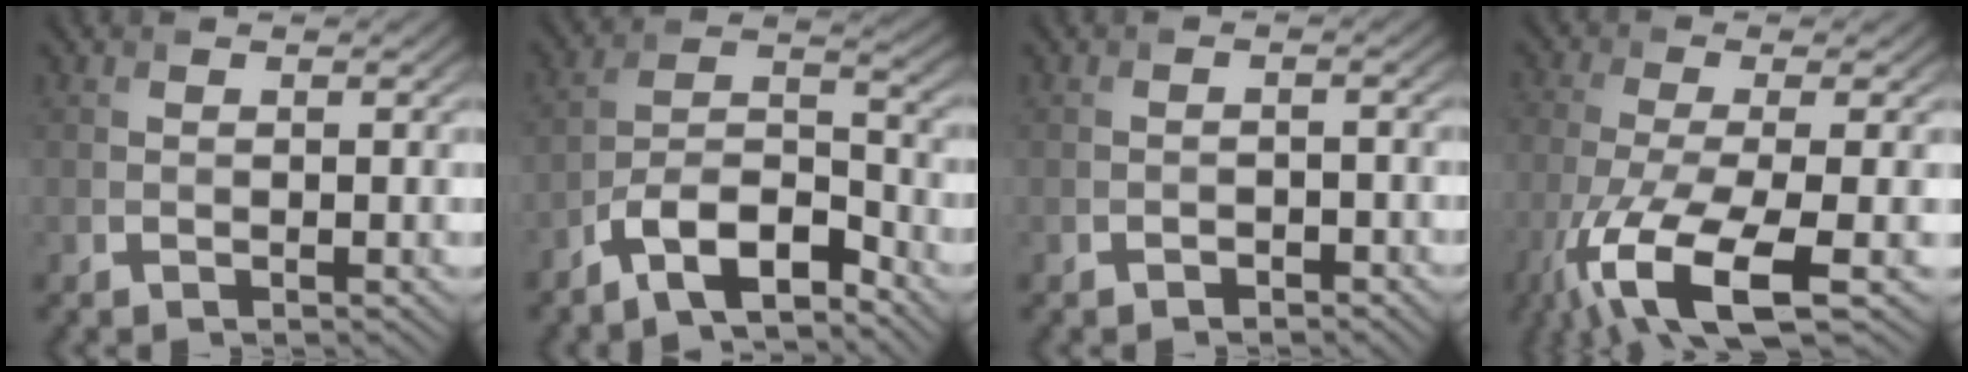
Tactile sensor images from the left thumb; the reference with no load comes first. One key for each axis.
{"total": 9.7, "fx": -7.1, "fy": 3.3, "fz": 5.8, "tx": -0.101, "ty": 0.003, "tz": -0.143}
{"total": 1.0, "fx": -0.9, "fy": 0.5, "fz": 0.1, "tx": -0.001, "ty": 0.000, "tz": -0.014}
{"total": 11.8, "fx": -5.8, "fy": 3.5, "fz": 9.6, "tx": -0.211, "ty": -0.027, "tz": -0.102}